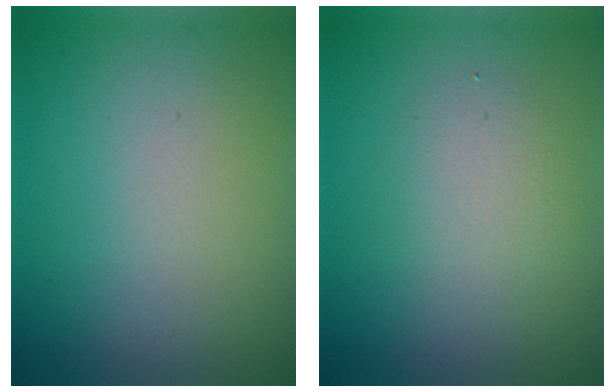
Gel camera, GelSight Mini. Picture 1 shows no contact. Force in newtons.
{"total": 2.3, "press": 2.3, "slide": 0.2}